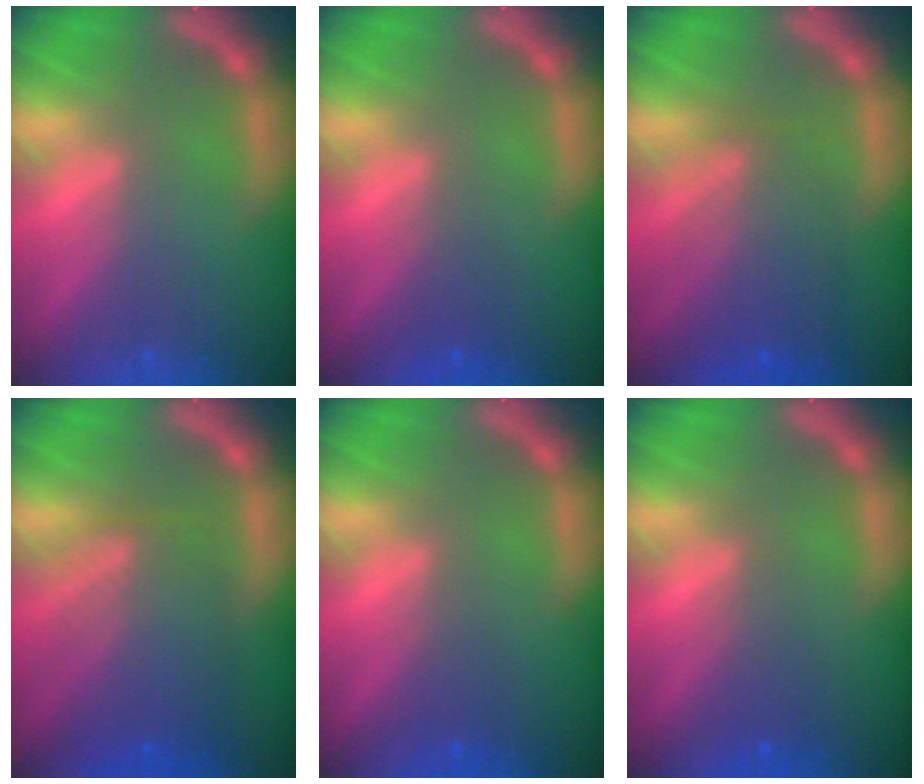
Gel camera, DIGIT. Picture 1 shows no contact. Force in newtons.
{"total": 1.4}
{"total": 5.6}
{"total": 7.1}
{"total": 1.4}
{"total": 2.0}